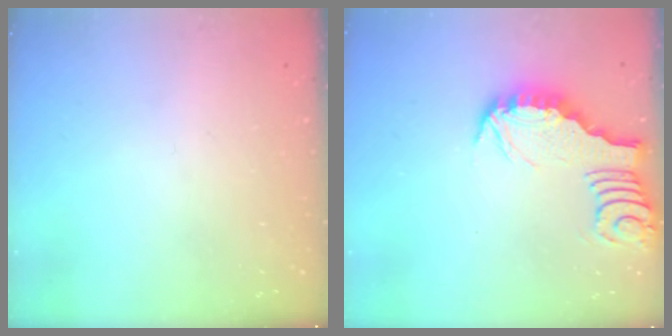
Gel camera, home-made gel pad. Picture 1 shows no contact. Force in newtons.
{"total": 3.3, "press": 3.3, "slide": 0.4}